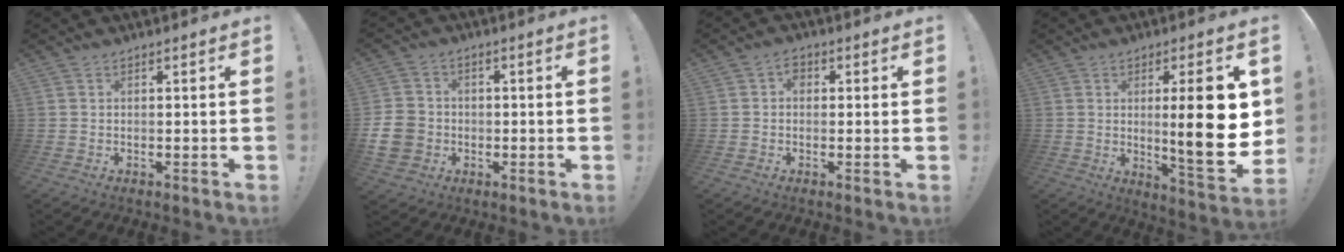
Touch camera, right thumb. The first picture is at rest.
{"total": 10.0, "force": [-2.3, 8.7, 4.5], "torque": [-0.093, 0.019, -0.040]}
{"total": 2.8, "force": [-0.1, 1.9, 2.0], "torque": [-0.030, 0.005, -0.003]}
{"total": 18.4, "force": [1.7, 4.0, 17.8], "torque": [-0.250, -0.020, 0.024]}